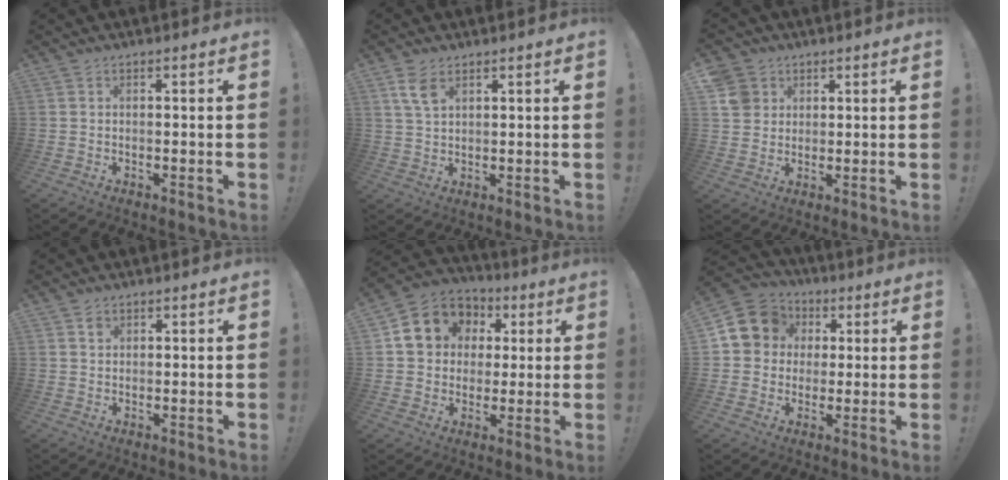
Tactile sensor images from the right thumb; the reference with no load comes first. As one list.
[{"total": 5.5, "force": [3.1, 2.6, 3.7], "torque": [-0.060, -0.013, 0.057]}, {"total": 6.6, "force": [2.8, 5.8, 1.4], "torque": [-0.016, -0.013, 0.058]}, {"total": 1.3, "force": [0.7, 1.0, 0.4], "torque": [0.007, -0.006, 0.010]}, {"total": 12.0, "force": [3.1, 10.6, 4.9], "torque": [-0.063, -0.006, 0.066]}, {"total": 10.7, "force": [2.4, 9.8, 3.6], "torque": [-0.052, 0.002, 0.053]}]